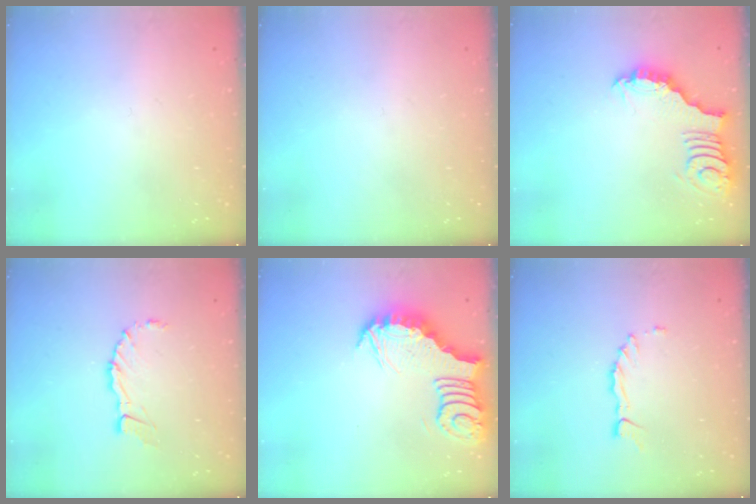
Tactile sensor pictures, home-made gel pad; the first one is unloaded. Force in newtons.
{"total": 0.0}
{"total": 3.3, "press": 3.3, "slide": 0.1}
{"total": 4.8, "press": 4.8, "slide": 0.3}
{"total": 5.2, "press": 5.1, "slide": 0.8}
{"total": 1.5, "press": 1.5, "slide": 0.4}